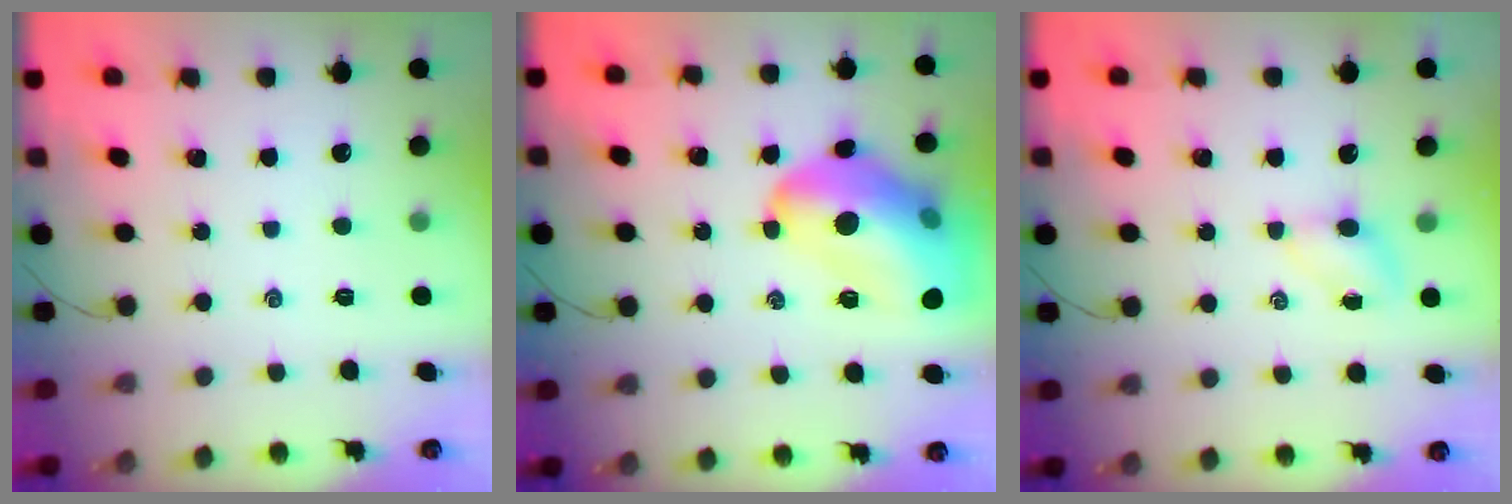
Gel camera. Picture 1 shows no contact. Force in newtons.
{"total": 21.9, "press": 21.5, "slide": 4.0}
{"total": 3.7, "press": 3.5, "slide": 1.2}